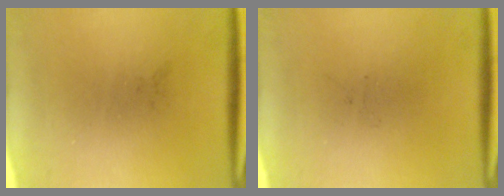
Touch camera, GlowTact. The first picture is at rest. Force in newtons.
{"total": 0.0}